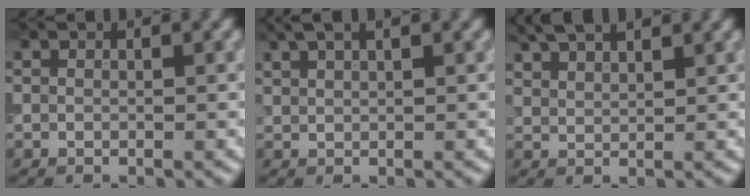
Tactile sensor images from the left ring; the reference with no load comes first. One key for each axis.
{"total": 3.2, "fx": 2.2, "fy": 1.0, "fz": 2.0, "tx": -0.031, "ty": 0.012, "tz": 0.033}
{"total": 4.6, "fx": 3.6, "fy": 1.4, "fz": 2.3, "tx": -0.043, "ty": 0.017, "tz": 0.052}